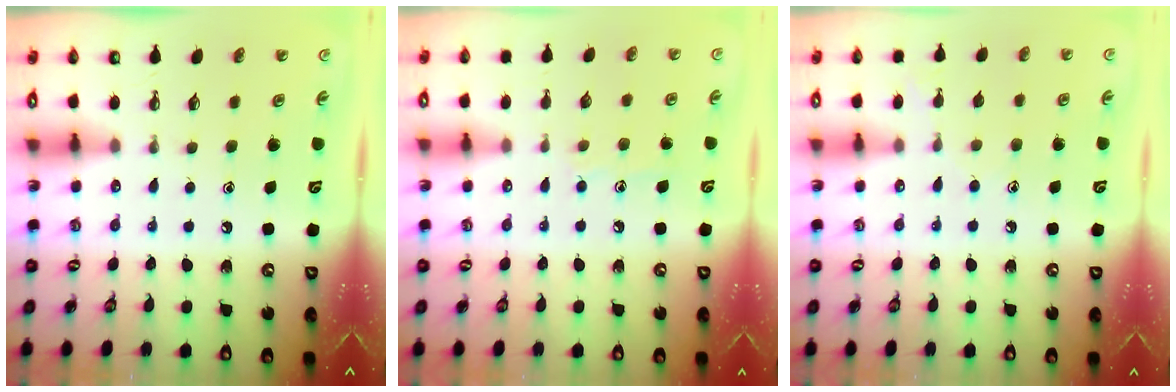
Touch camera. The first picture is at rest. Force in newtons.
{"total": 6.9, "press": 6.9, "slide": 0.7}
{"total": 7.8, "press": 7.8, "slide": 0.6}